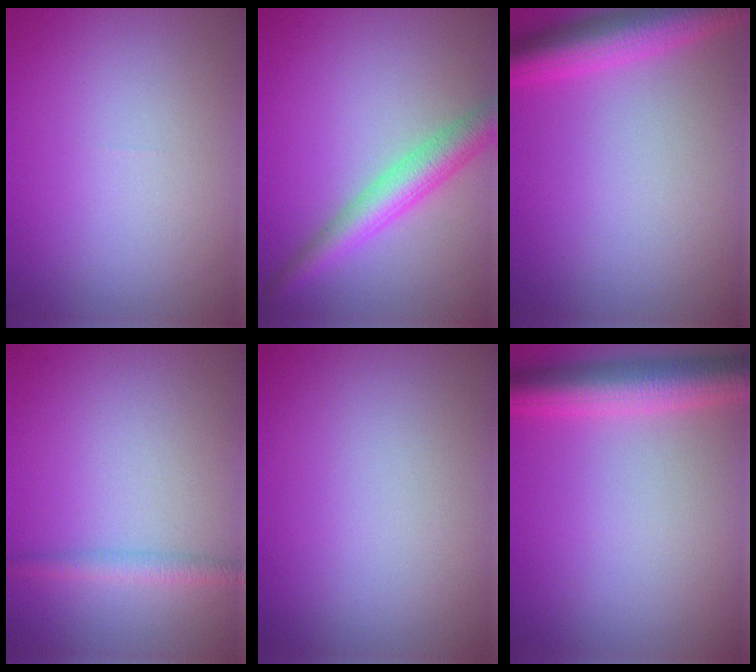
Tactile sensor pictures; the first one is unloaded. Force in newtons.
{"total": 4.4, "press": 4.4, "slide": 0.1}
{"total": 5.6, "press": 5.6, "slide": 0.3}
{"total": 1.8, "press": 1.8, "slide": 0.1}
{"total": 0.0}
{"total": 5.8, "press": 5.8, "slide": 0.2}